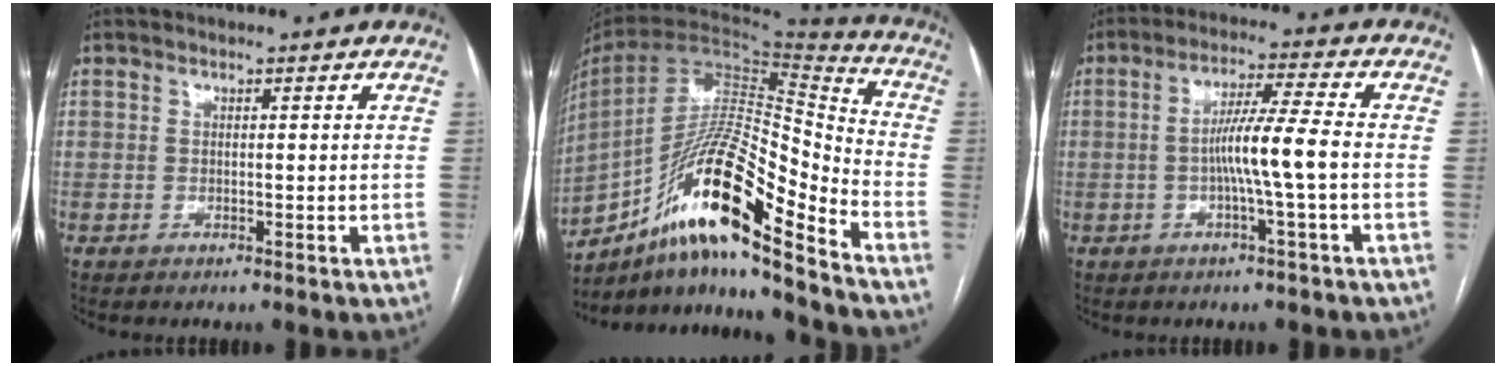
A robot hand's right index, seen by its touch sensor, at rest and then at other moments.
{"total": 20.7, "force": [-13.1, 2.2, 15.9], "torque": [-0.292, 0.008, -0.232]}
{"total": 7.5, "force": [-1.3, -0.9, 7.4], "torque": [-0.134, 0.008, -0.024]}